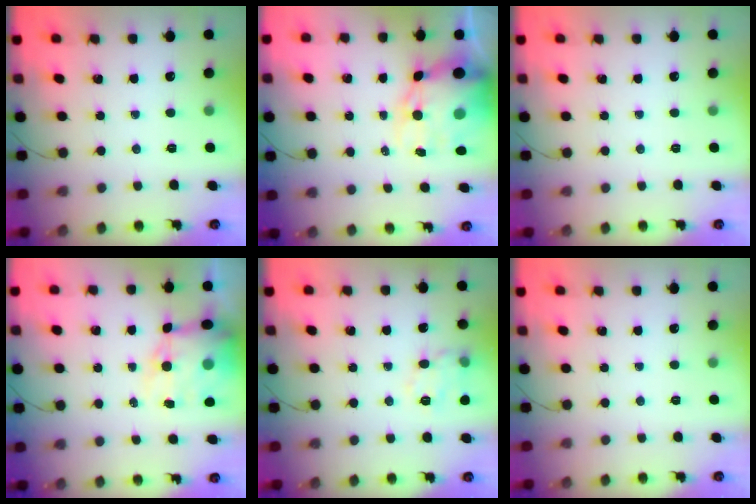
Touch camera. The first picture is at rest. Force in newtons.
{"total": 15.9, "press": 15.4, "slide": 3.8}
{"total": 0.0}
{"total": 12.0, "press": 11.5, "slide": 3.4}
{"total": 11.6, "press": 11.6, "slide": 0.4}
{"total": 0.0}